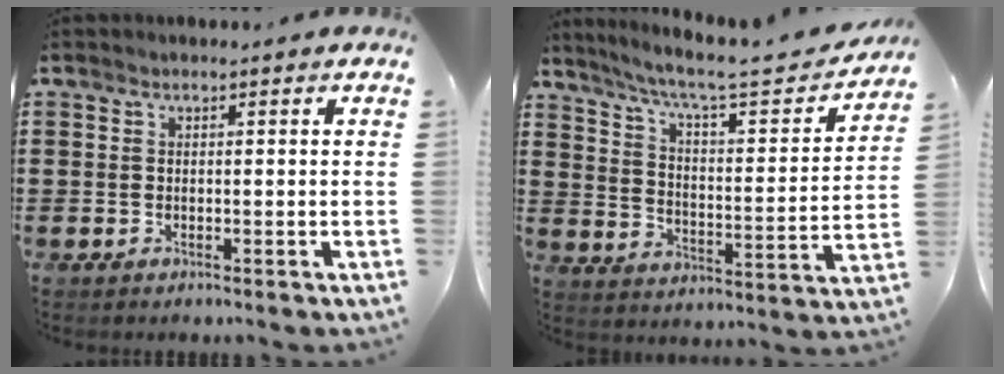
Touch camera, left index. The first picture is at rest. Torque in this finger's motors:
{"motor_torque": [1.07, -1.07, 0.27, 0.13]}